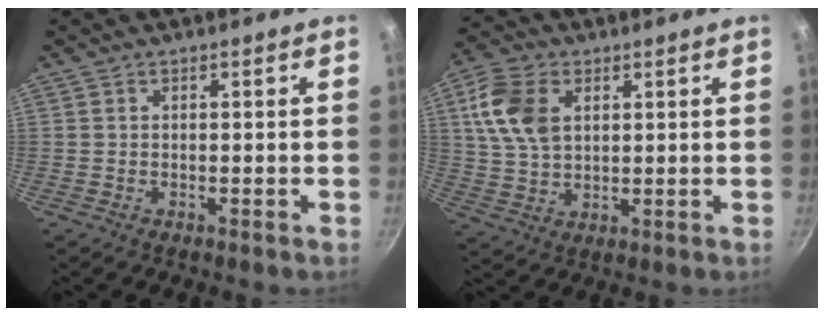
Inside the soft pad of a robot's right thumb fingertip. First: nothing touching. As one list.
[{"total": 11.0, "force": [3.4, 7.2, 7.6], "torque": [-0.136, -0.003, 0.063]}]